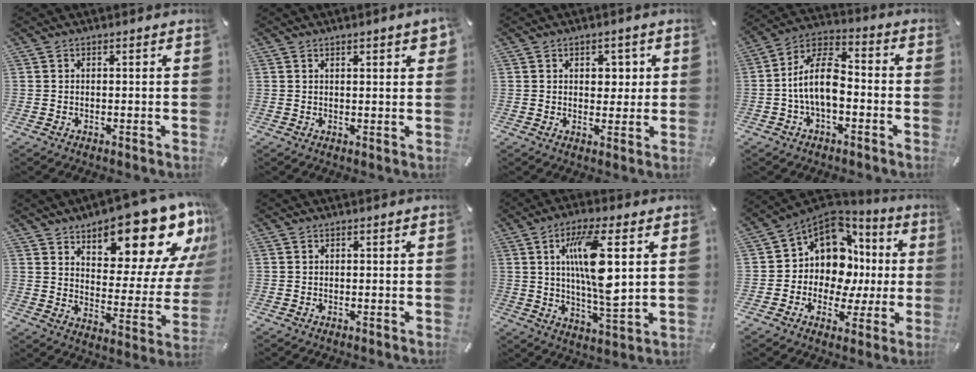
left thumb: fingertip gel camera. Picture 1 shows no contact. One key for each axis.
{"total": 2.2, "fx": 1.3, "fy": 0.3, "fz": 1.8, "tx": -0.036, "ty": 0.000, "tz": 0.022}
{"total": 4.1, "fx": 1.1, "fy": 3.2, "fz": 2.4, "tx": -0.012, "ty": -0.007, "tz": 0.008}
{"total": 12.8, "fx": -2.7, "fy": 6.9, "fz": 10.4, "tx": -0.207, "ty": 0.016, "tz": -0.048}
{"total": 19.5, "fx": 14.0, "fy": 8.5, "fz": 10.7, "tx": -0.125, "ty": -0.116, "tz": 0.232}
{"total": 0.0}
{"total": 14.8, "fx": 3.5, "fy": 3.9, "fz": 13.8, "tx": -0.270, "ty": -0.019, "tz": 0.048}
{"total": 12.1, "fx": 2.1, "fy": 10.3, "fz": 6.1, "tx": -0.123, "ty": -0.039, "tz": 0.044}